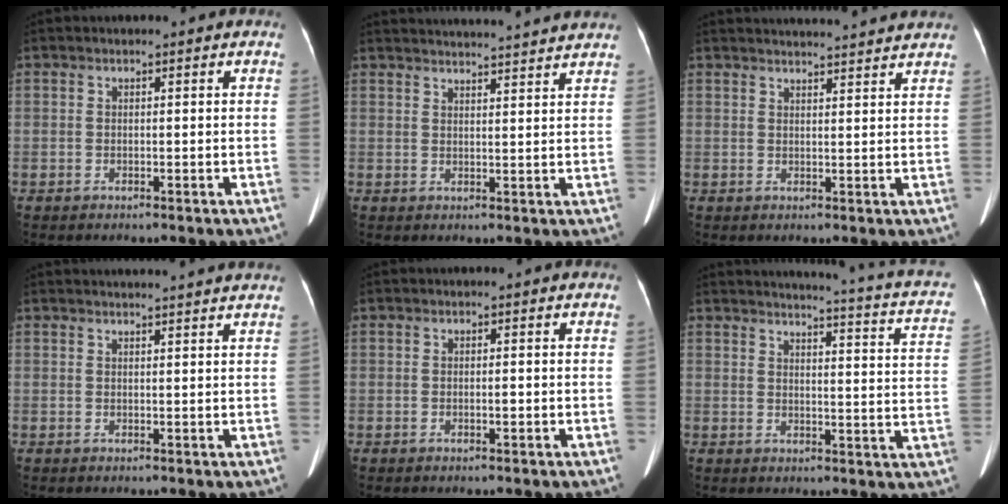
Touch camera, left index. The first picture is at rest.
{"total": 16.0, "force": [15.3, -0.3, 4.6], "torque": [-0.078, 0.000, 0.196]}
{"total": 12.3, "force": [11.8, 0.3, 3.4], "torque": [-0.047, 0.013, 0.138]}
{"total": 8.5, "force": [8.0, -0.6, 2.7], "torque": [-0.033, 0.016, 0.081]}
{"total": 0.8, "force": [-0.2, 0.2, 0.8], "torque": [-0.015, -0.001, -0.002]}
{"total": 16.6, "force": [14.1, 1.1, 8.7], "torque": [-0.118, -0.052, 0.138]}